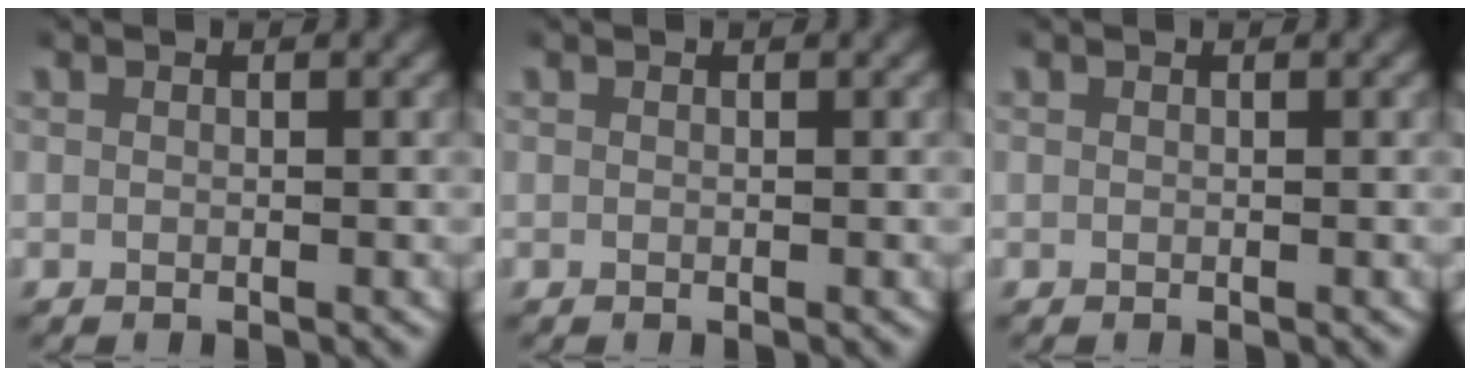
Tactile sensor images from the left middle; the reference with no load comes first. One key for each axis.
{"total": 0.0}
{"total": 0.0}